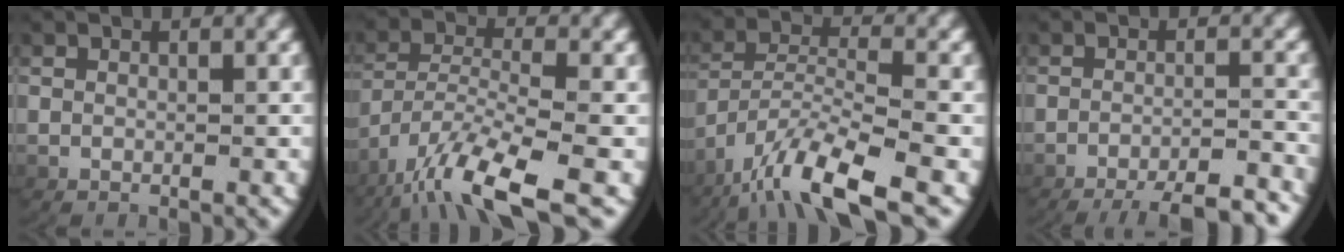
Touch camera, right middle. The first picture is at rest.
{"total": 6.2, "force": [-2.8, 2.2, 5.0], "torque": [-0.117, -0.029, -0.027]}
{"total": 6.2, "force": [-3.0, 2.5, 4.9], "torque": [-0.113, -0.018, -0.037]}
{"total": 8.6, "force": [-7.5, 2.1, 3.5], "torque": [-0.044, -0.013, -0.111]}